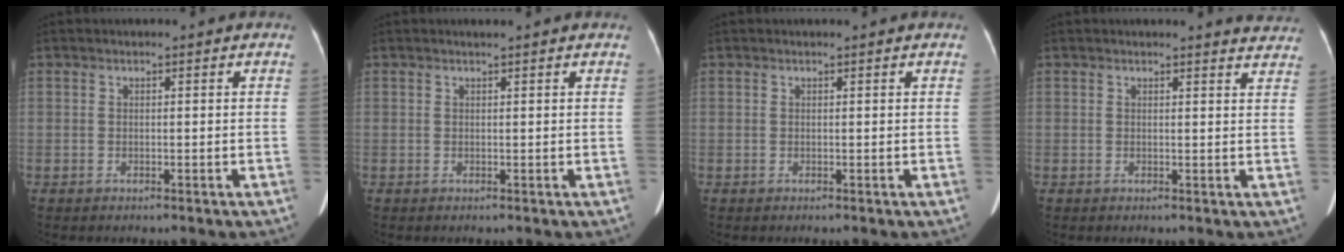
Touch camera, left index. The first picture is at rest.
{"total": 0.7, "force": [0.7, -0.1, 0.3], "torque": [-0.010, 0.006, 0.015]}
{"total": 0.6, "force": [0.5, 0.0, 0.2], "torque": [-0.002, 0.003, 0.008]}
{"total": 5.5, "force": [5.5, 0.6, 0.6], "torque": [0.004, -0.021, 0.031]}